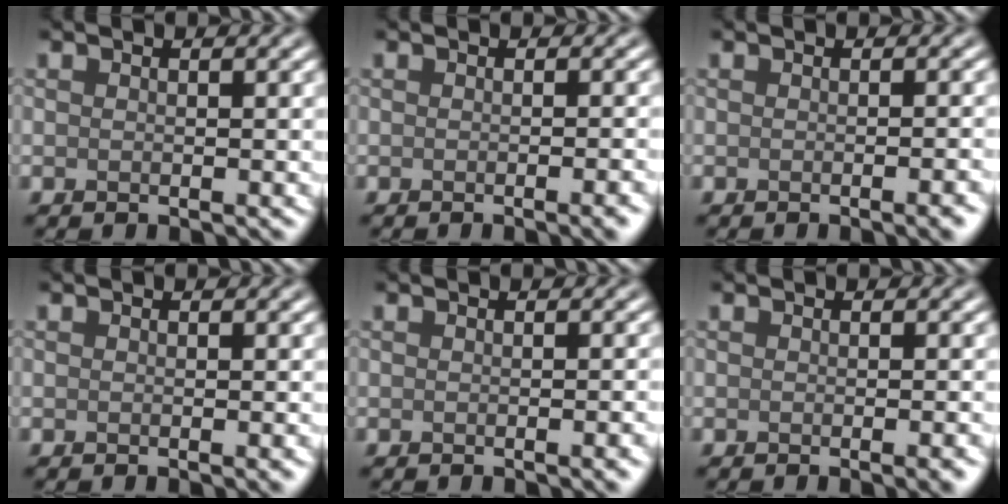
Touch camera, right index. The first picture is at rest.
{"total": 2.6, "force": [-1.0, 0.8, 2.3], "torque": [-0.013, 0.000, -0.012]}
{"total": 2.6, "force": [-0.9, 0.8, 2.2], "torque": [-0.015, 0.001, -0.013]}
{"total": 1.1, "force": [-0.3, 0.3, 1.0], "torque": [-0.007, 0.000, -0.006]}
{"total": 2.1, "force": [-0.6, 0.6, 1.9], "torque": [-0.010, 0.003, -0.007]}
{"total": 2.1, "force": [-0.7, 0.6, 1.8], "torque": [-0.011, -0.001, -0.009]}